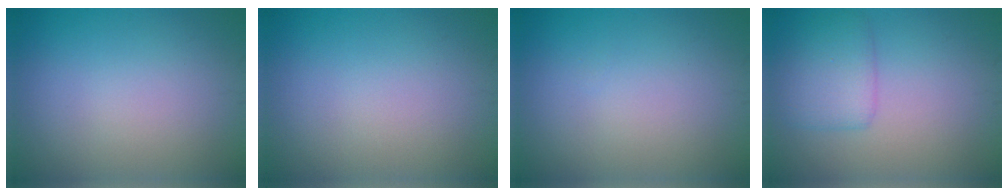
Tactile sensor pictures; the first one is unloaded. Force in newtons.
{"total": 0.0}
{"total": 0.0}
{"total": 3.1, "press": 3.1, "slide": 0.1}